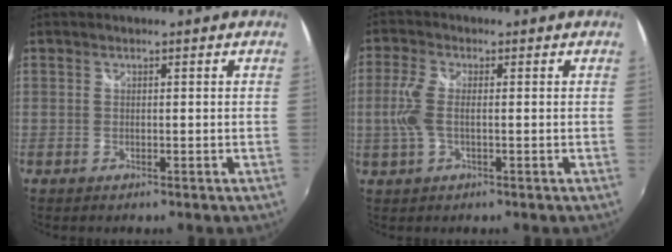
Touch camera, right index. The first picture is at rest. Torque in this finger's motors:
{"motor_torque": [0.14, -0.05, 0.13, 0.09]}